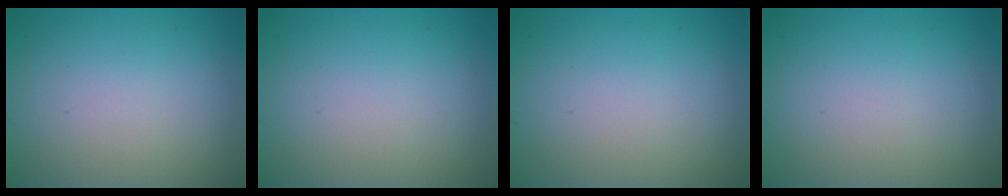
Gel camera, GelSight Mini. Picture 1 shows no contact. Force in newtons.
{"total": 0.0}
{"total": 0.0}
{"total": 0.0}